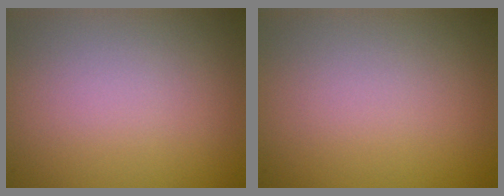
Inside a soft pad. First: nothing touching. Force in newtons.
{"total": 0.0}